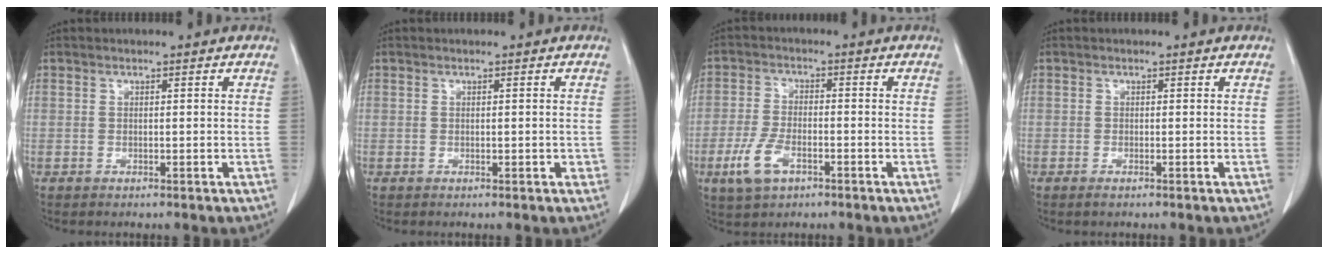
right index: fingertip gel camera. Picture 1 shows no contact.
{"total": 0.9, "force": [-0.2, 0.5, 0.7], "torque": [-0.011, 0.001, 0.001]}
{"total": 6.5, "force": [-3.1, 3.1, 4.8], "torque": [-0.111, -0.004, -0.058]}
{"total": 0.6, "force": [-0.5, 0.1, 0.4], "torque": [-0.007, -0.002, -0.007]}